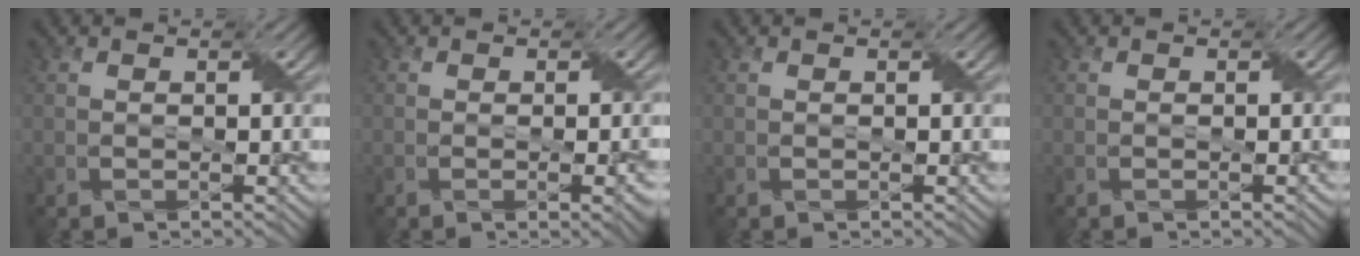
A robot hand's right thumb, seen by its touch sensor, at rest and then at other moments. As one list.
[{"total": 3.9, "force": [-1.0, 1.2, 3.6], "torque": [-0.042, -0.004, -0.008]}, {"total": 0.0}, {"total": 0.5, "force": [-0.1, 0.2, 0.5], "torque": [-0.004, 0.001, -0.007]}]